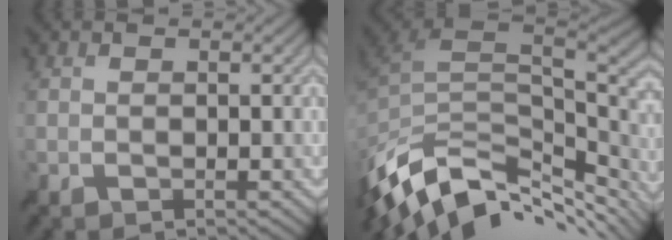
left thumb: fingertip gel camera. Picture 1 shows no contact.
{"total": 12.8, "force": [-5.7, 6.7, 9.3], "torque": [-0.213, -0.011, -0.098]}